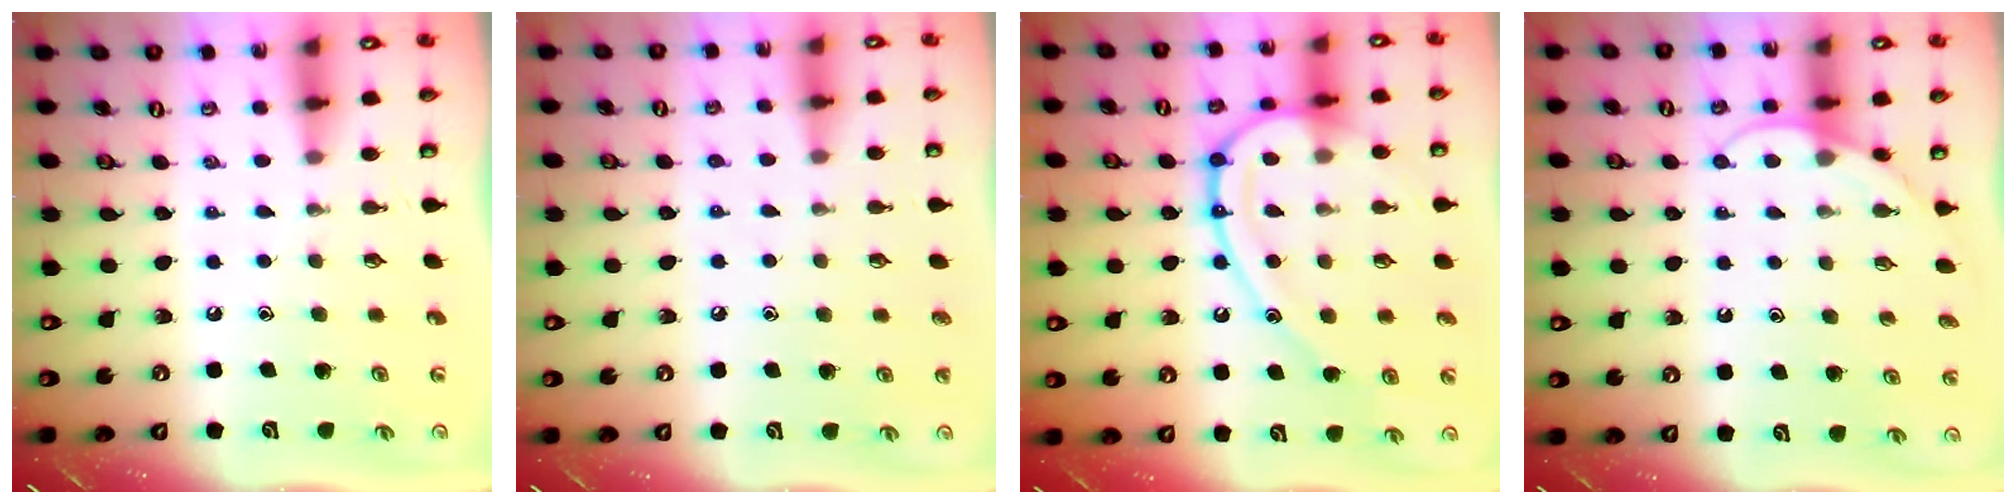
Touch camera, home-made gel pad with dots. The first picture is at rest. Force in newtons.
{"total": 5.2, "press": 5.1, "slide": 0.6}
{"total": 17.3, "press": 17.2, "slide": 1.7}
{"total": 6.5, "press": 6.5, "slide": 0.5}